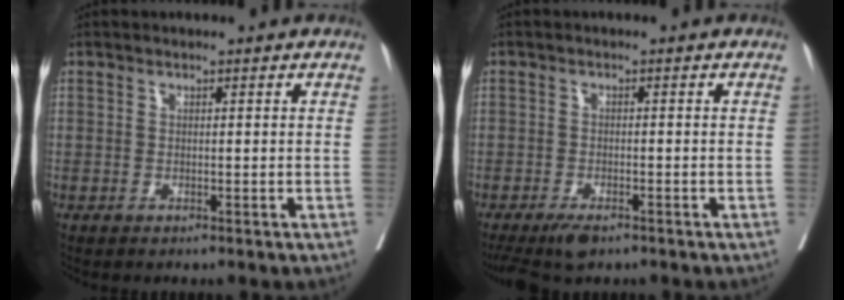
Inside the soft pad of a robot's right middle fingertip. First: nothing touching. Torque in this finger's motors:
{"motor_torque": [0.79, -0.63, 0.06, 0.04]}